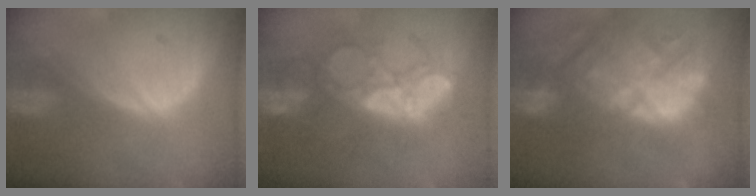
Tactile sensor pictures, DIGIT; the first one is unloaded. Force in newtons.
{"total": 9.6, "press": 9.0, "slide": 3.2}
{"total": 13.4, "press": 12.4, "slide": 5.0}